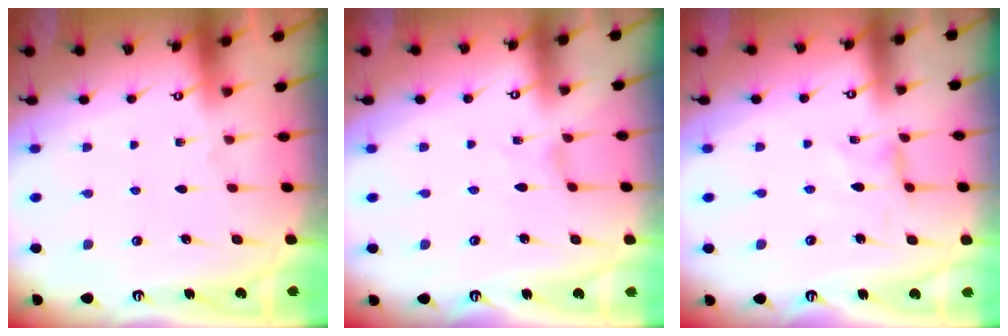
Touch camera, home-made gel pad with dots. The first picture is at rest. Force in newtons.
{"total": 0.0}
{"total": 0.7, "press": 0.6, "slide": 0.2}